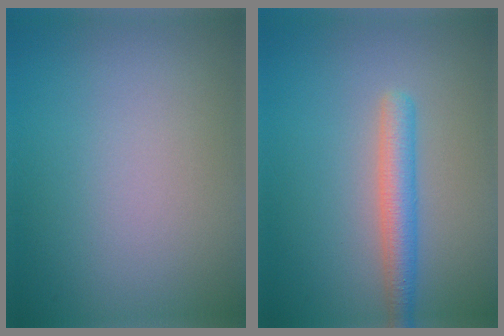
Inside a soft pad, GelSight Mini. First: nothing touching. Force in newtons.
{"total": 3.0, "press": 3.0, "slide": 0.1}